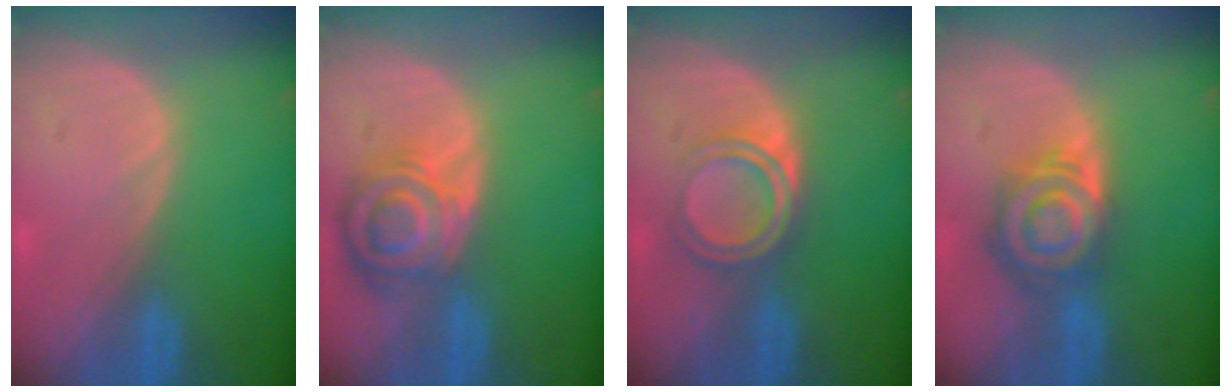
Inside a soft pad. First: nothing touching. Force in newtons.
{"total": 8.4, "press": 7.4, "slide": 3.9}
{"total": 4.7, "press": 4.6, "slide": 0.9}
{"total": 8.0, "press": 7.1, "slide": 3.8}